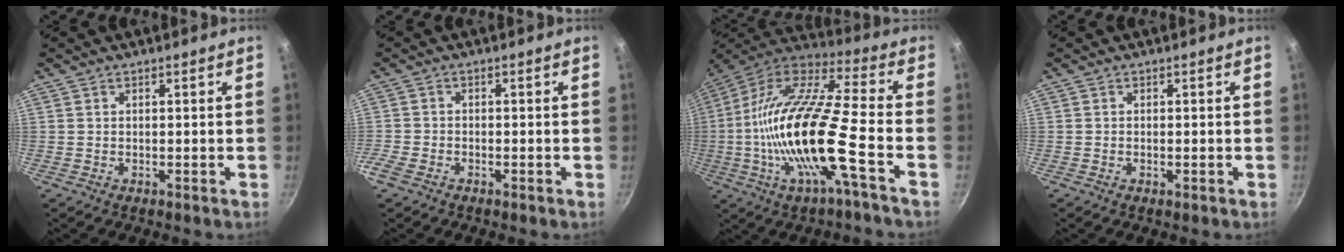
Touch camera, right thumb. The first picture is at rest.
{"total": 3.4, "force": [-2.2, 2.0, 1.6], "torque": [-0.049, 0.005, -0.050]}
{"total": 23.0, "force": [-5.6, 4.7, 21.8], "torque": [-0.400, 0.027, -0.123]}
{"total": 0.8, "force": [-0.3, 0.4, 0.7], "torque": [-0.011, 0.000, -0.006]}